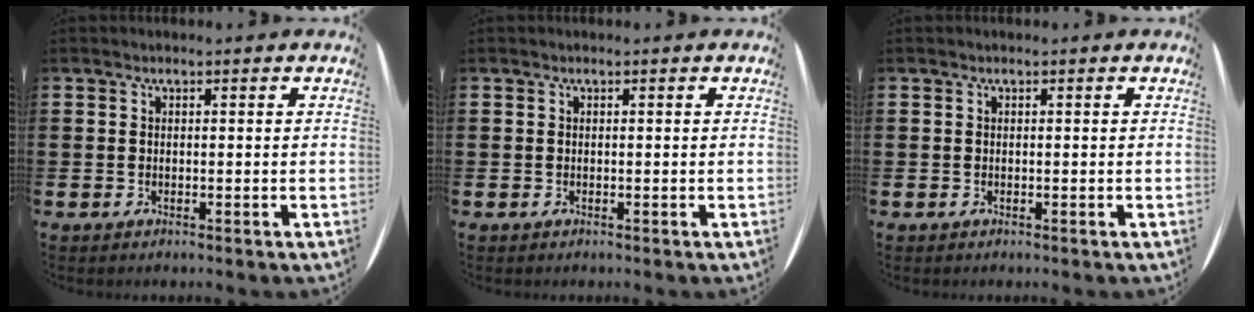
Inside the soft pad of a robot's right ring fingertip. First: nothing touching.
{"total": 0.0}
{"total": 0.0}